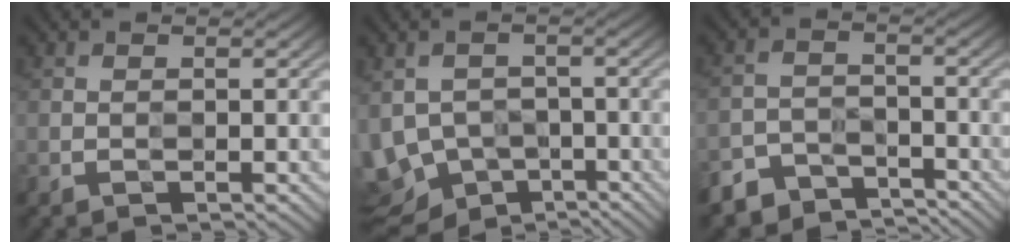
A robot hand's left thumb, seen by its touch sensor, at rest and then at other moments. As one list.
[{"total": 6.1, "force": [-2.8, 4.9, 2.5], "torque": [-0.057, -0.009, -0.052]}, {"total": 4.4, "force": [-4.2, 1.1, -0.6], "torque": [0.017, -0.001, -0.089]}]